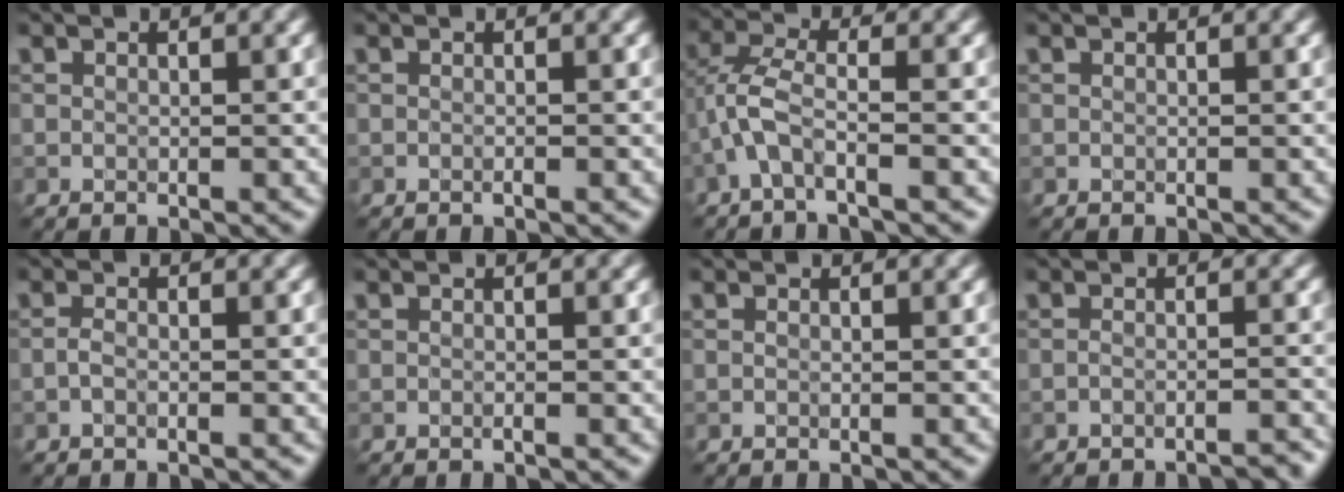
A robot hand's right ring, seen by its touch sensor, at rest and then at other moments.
{"total": 0.0}
{"total": 3.3, "force": [-1.6, 0.9, 2.8], "torque": [-0.067, 0.012, -0.043]}
{"total": 0.0}
{"total": 0.7, "force": [-0.5, 0.2, 0.5], "torque": [-0.014, 0.003, -0.011]}
{"total": 0.0}
{"total": 0.0}
{"total": 3.0, "force": [-2.8, 0.5, 1.1], "torque": [-0.011, 0.015, -0.040]}